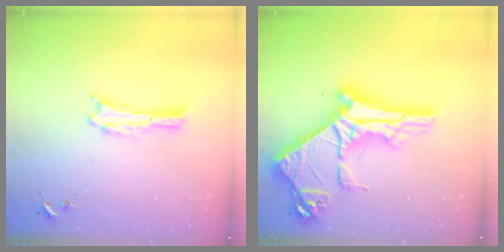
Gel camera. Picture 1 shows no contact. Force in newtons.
{"total": 14.0, "press": 13.9, "slide": 1.4}